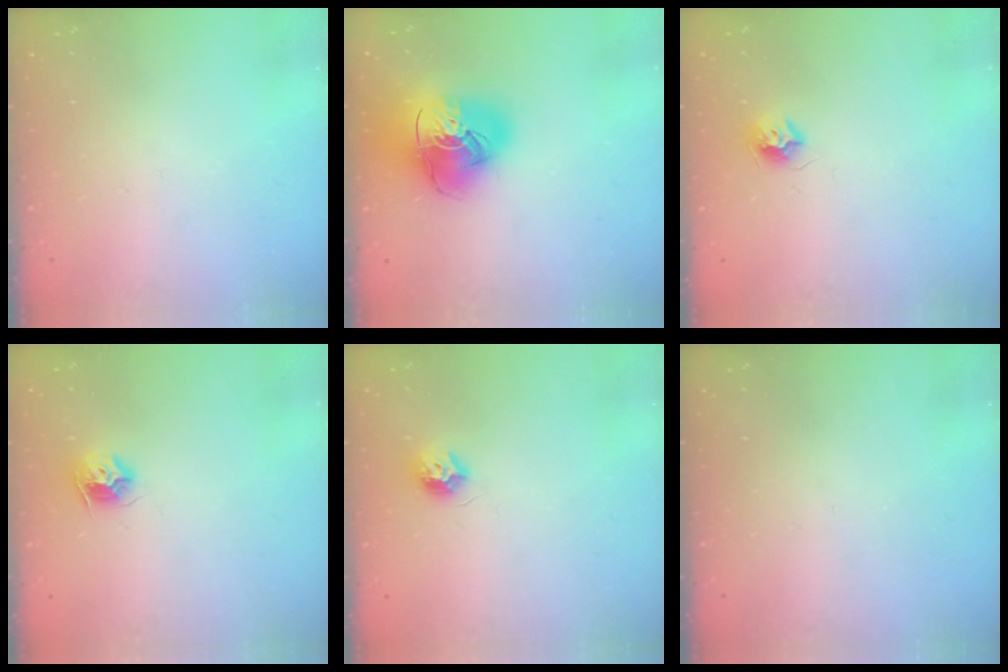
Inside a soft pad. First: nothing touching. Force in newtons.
{"total": 19.5, "press": 19.4, "slide": 2.3}
{"total": 7.4, "press": 7.4, "slide": 0.0}
{"total": 8.7, "press": 8.6, "slide": 0.4}
{"total": 7.6, "press": 7.6, "slide": 0.2}
{"total": 0.0}